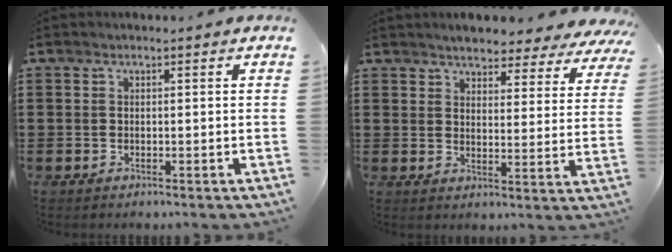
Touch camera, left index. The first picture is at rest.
{"total": 4.2, "force": [4.2, 0.4, 0.7], "torque": [-0.027, -0.025, 0.071]}